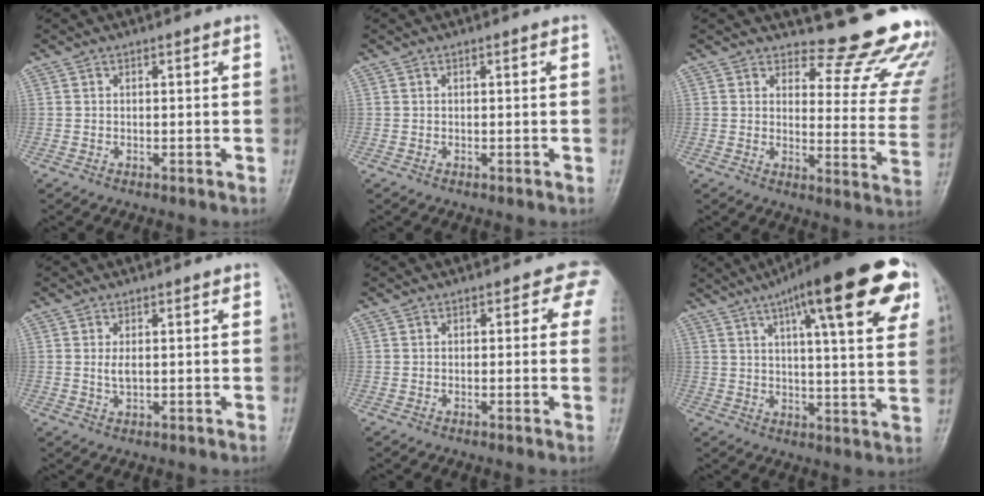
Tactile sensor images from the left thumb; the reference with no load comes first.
{"total": 0.0}
{"total": 16.5, "force": [15.2, 4.1, 4.9], "torque": [-0.007, -0.167, 0.161]}
{"total": 2.2, "force": [0.4, 1.1, 1.9], "torque": [-0.032, -0.004, 0.009]}
{"total": 3.6, "force": [1.4, 2.5, 2.2], "torque": [0.014, 0.001, -0.005]}
{"total": 22.9, "force": [11.2, 5.5, 19.2], "torque": [-0.253, -0.007, 0.152]}